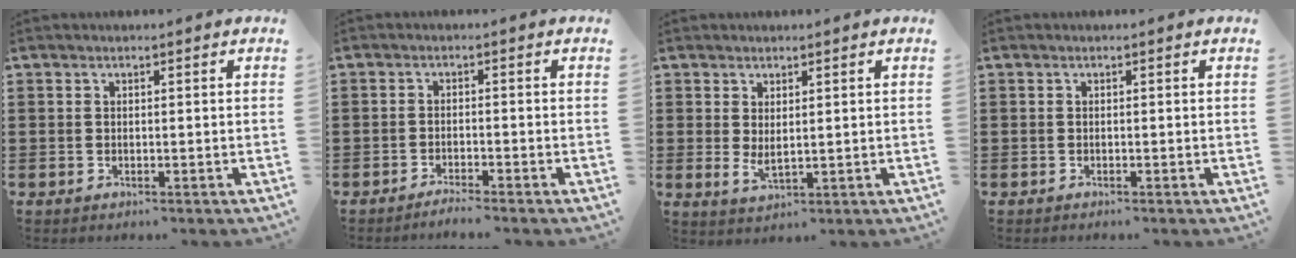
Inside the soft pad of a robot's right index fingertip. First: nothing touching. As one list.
[{"total": 1.7, "force": [-1.7, -0.2, 0.4], "torque": [-0.006, 0.003, -0.032]}, {"total": 2.4, "force": [1.0, 0.9, 2.0], "torque": [-0.039, 0.001, 0.020]}, {"total": 0.0}]